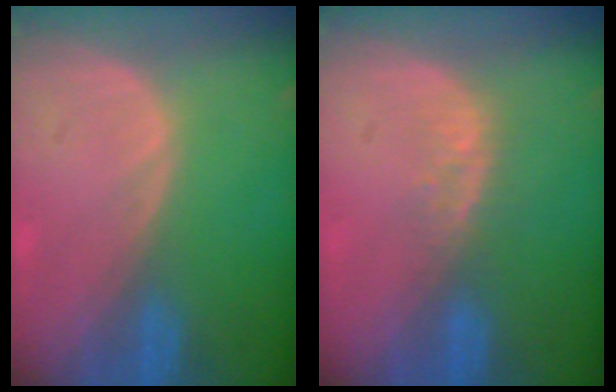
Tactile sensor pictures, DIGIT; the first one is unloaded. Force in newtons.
{"total": 3.2, "press": 2.6, "slide": 1.8}